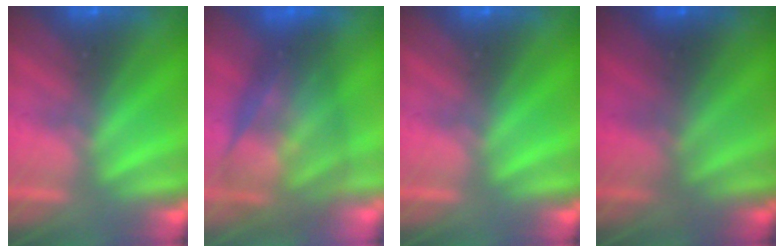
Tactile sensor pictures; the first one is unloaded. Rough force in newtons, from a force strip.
{"total": 7.1}
{"total": 0.0}
{"total": 1.7}